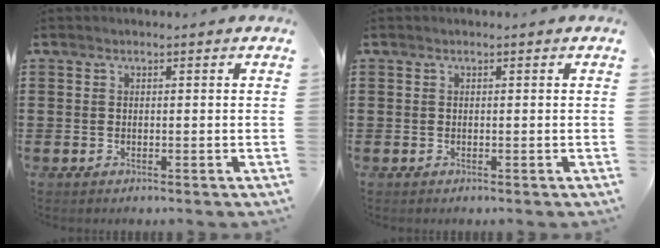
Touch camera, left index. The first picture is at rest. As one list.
[{"total": 0.0}]